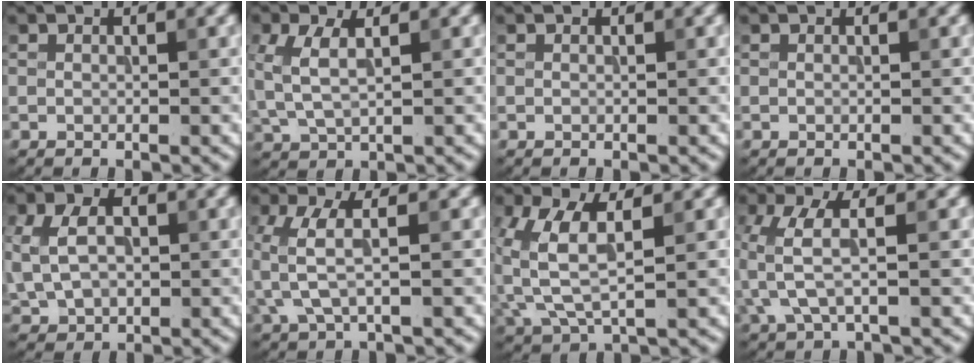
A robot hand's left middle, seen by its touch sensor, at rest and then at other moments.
{"total": 3.9, "force": [0.8, 2.0, 3.3], "torque": [-0.083, 0.005, 0.019]}
{"total": 0.0}
{"total": 0.0}
{"total": 6.0, "force": [0.9, 4.4, 4.0], "torque": [-0.099, 0.012, 0.018]}
{"total": 3.8, "force": [0.0, 1.3, 3.6], "torque": [-0.099, 0.003, -0.003]}
{"total": 5.8, "force": [0.8, 2.8, 5.0], "torque": [-0.128, 0.006, 0.017]}
{"total": 4.2, "force": [-0.2, 1.5, 3.9], "torque": [-0.108, 0.006, -0.007]}